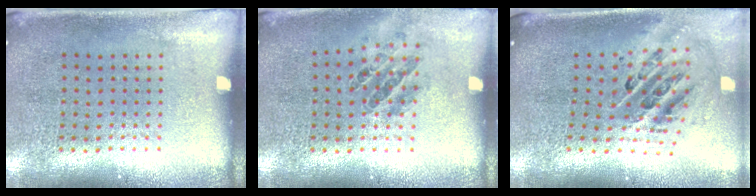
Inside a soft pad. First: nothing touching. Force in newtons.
{"total": 0.9, "press": 0.9, "slide": 0.3}
{"total": 1.9, "press": 1.5, "slide": 1.2}